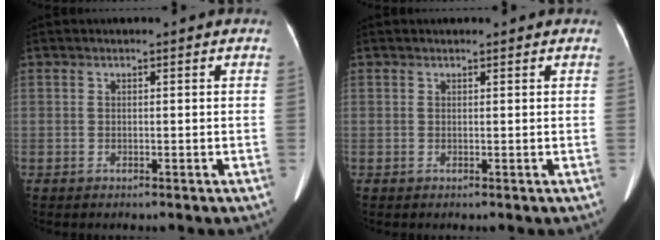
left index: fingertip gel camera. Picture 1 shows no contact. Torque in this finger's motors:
{"motor_torque": [1.16, -0.98, -0.02, -0.01]}